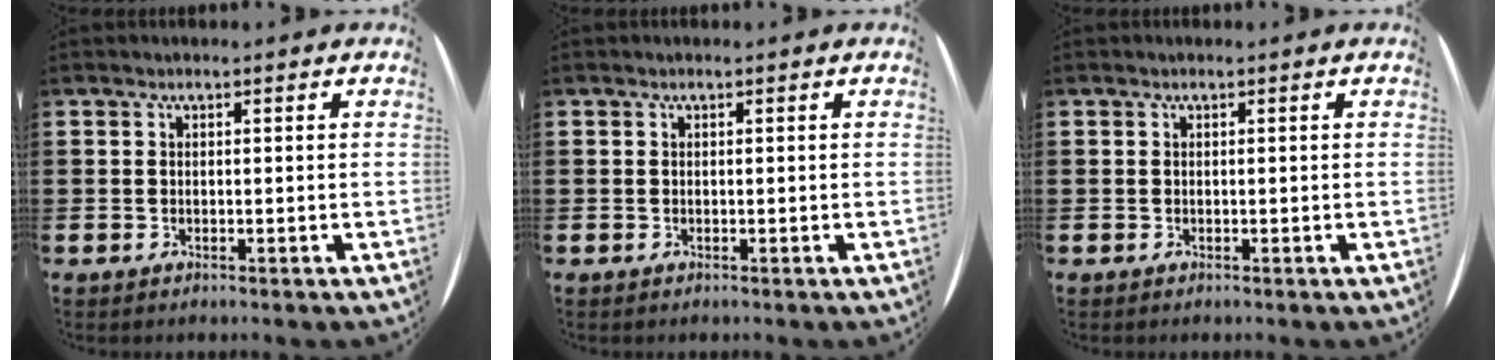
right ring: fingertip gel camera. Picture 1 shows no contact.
{"total": 0.0}
{"total": 0.0}